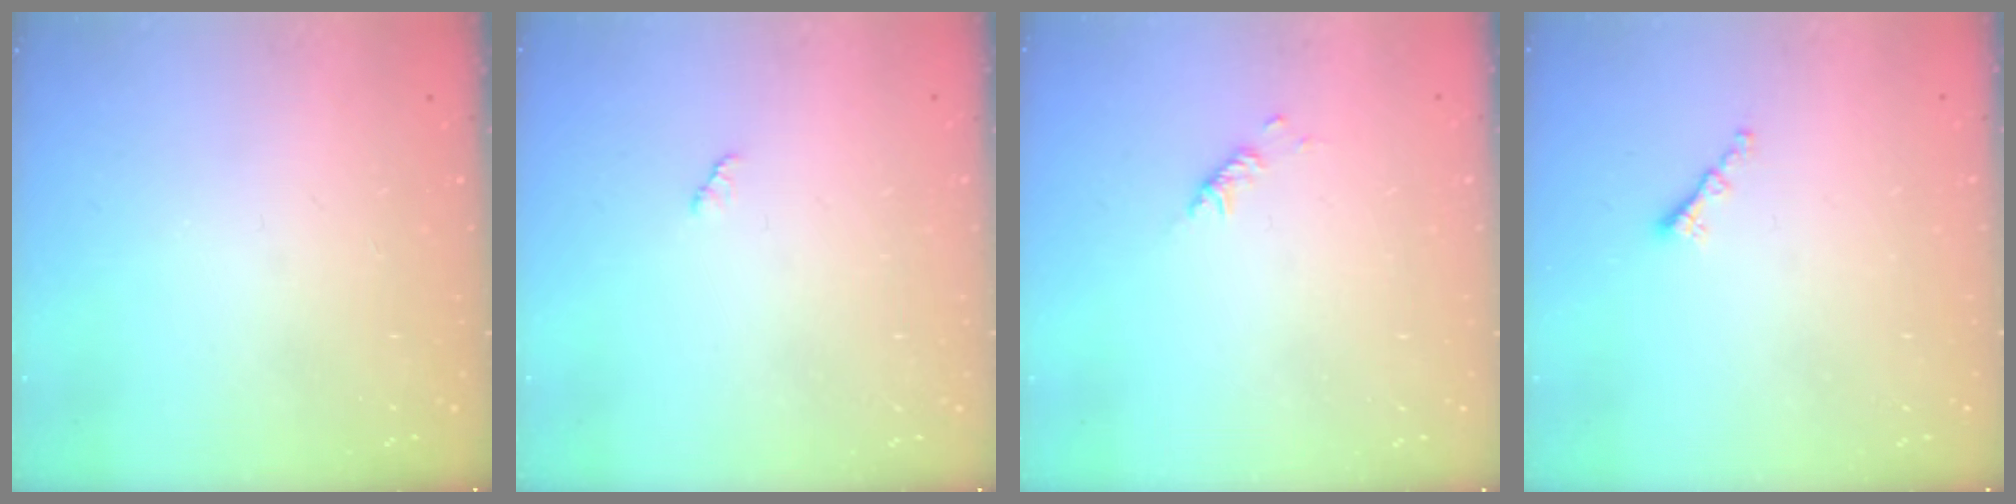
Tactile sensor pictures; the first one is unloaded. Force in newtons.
{"total": 2.1, "press": 2.1, "slide": 0.3}
{"total": 2.9, "press": 2.9, "slide": 0.6}
{"total": 1.3, "press": 1.2, "slide": 0.5}